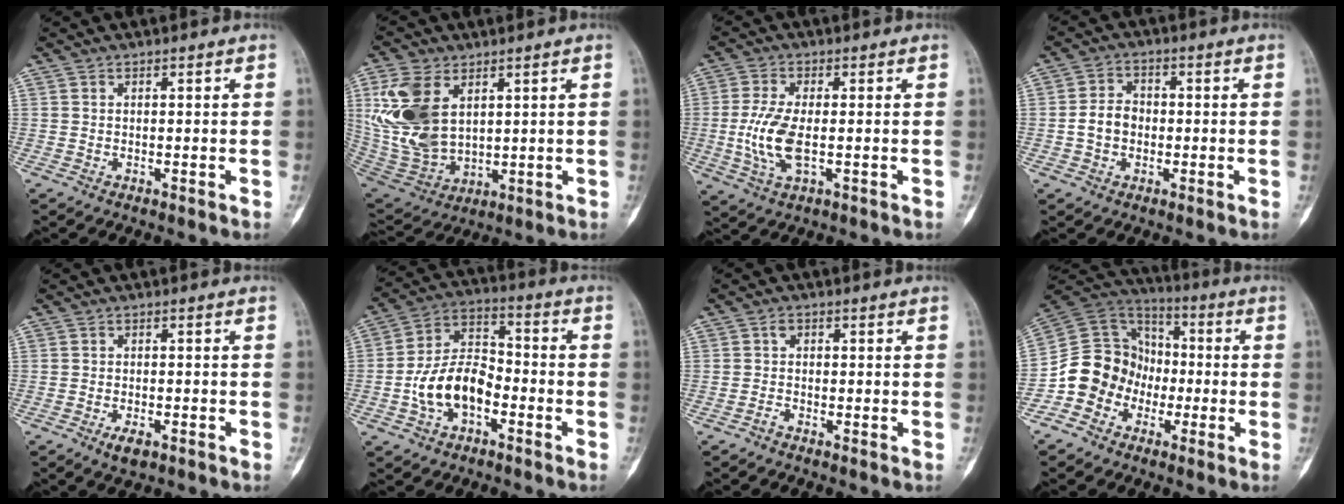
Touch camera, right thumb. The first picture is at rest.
{"total": 15.5, "force": [4.6, 9.7, 11.1], "torque": [-0.225, -0.019, 0.107]}
{"total": 8.7, "force": [-1.1, 3.8, 7.8], "torque": [-0.177, -0.006, -0.019]}
{"total": 5.2, "force": [-0.9, 4.1, 3.1], "torque": [-0.042, 0.019, -0.022]}
{"total": 2.9, "force": [-1.6, 1.3, 2.1], "torque": [-0.032, 0.002, -0.025]}
{"total": 12.3, "force": [-3.8, 7.7, 8.9], "torque": [-0.150, 0.044, -0.077]}
{"total": 1.2, "force": [-0.7, 0.9, 0.6], "torque": [-0.001, 0.009, -0.020]}
{"total": 13.3, "force": [-4.6, 11.8, 4.0], "torque": [-0.027, 0.075, -0.087]}